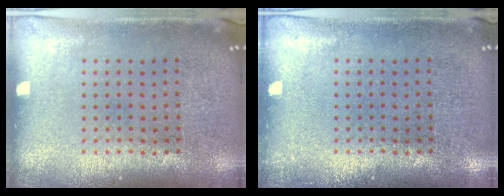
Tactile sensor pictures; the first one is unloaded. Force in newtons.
{"total": 0.6, "press": 0.6, "slide": 0.1}